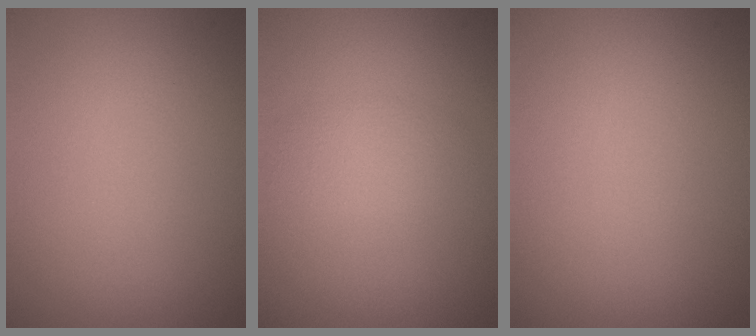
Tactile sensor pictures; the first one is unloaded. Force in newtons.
{"total": 1.8, "press": 1.8, "slide": 0.1}
{"total": 0.0}